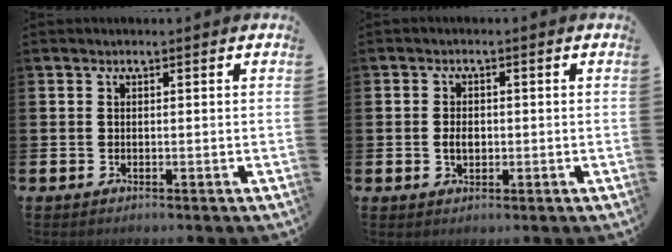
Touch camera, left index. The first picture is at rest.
{"total": 2.3, "force": [-0.2, 1.6, 1.7], "torque": [-0.012, -0.002, -0.009]}